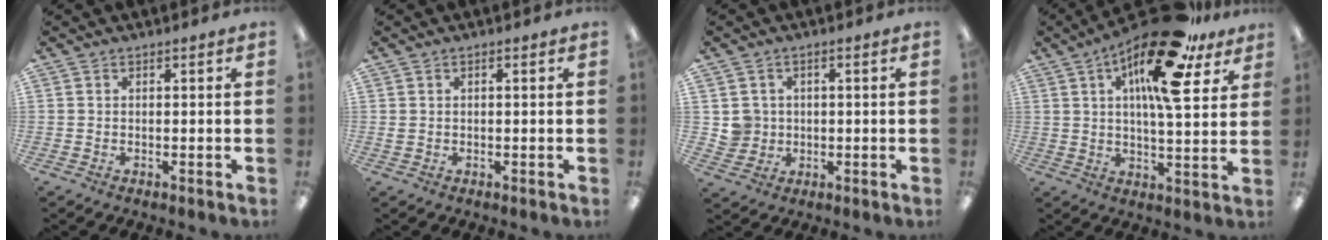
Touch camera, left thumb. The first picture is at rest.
{"total": 0.5, "force": [0.0, 0.5, 0.2], "torque": [-0.005, 0.003, 0.000]}
{"total": 4.0, "force": [0.5, 3.9, 0.1], "torque": [-0.004, 0.005, 0.010]}
{"total": 20.2, "force": [10.7, 6.6, 15.8], "torque": [-0.251, -0.043, 0.168]}